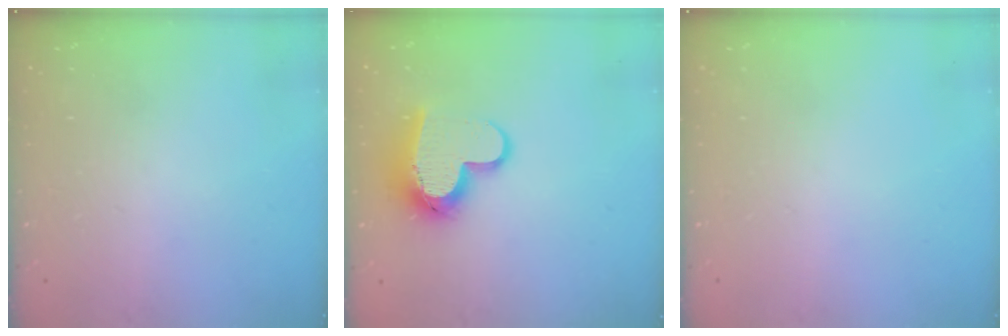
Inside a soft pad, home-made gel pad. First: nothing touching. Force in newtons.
{"total": 12.4, "press": 12.3, "slide": 1.2}
{"total": 0.0}